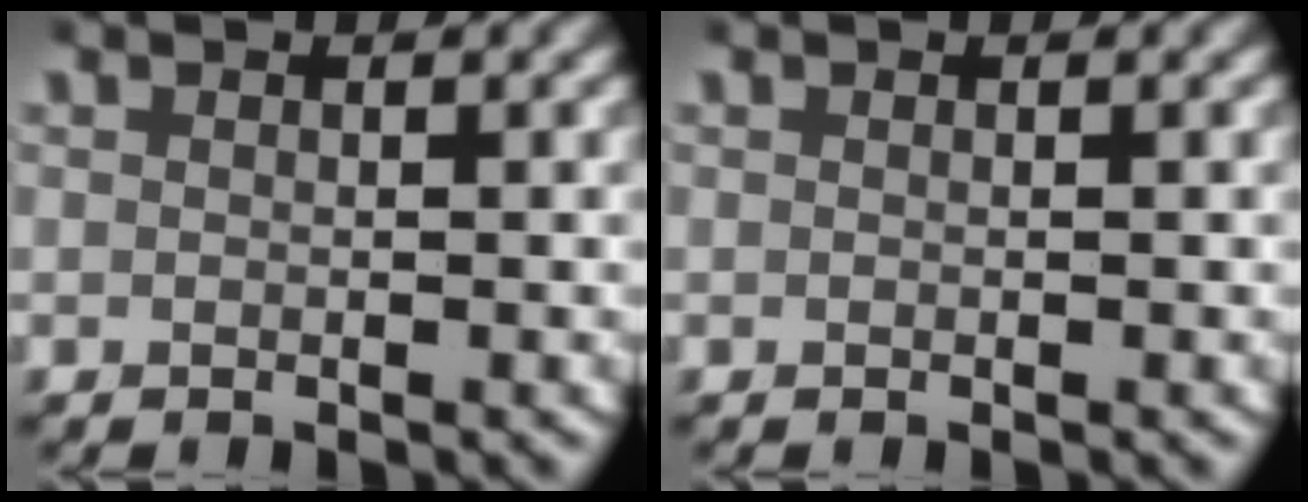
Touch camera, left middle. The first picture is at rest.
{"total": 0.0}